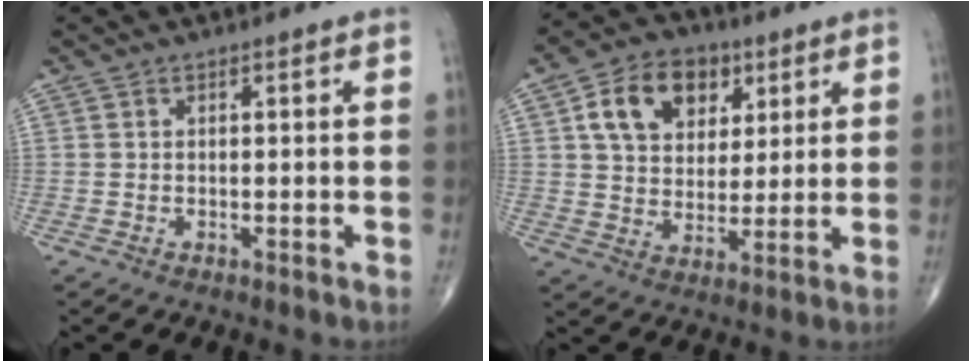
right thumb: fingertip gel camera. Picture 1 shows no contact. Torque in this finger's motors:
{"motor_torque": [0.11, 0.14, 0.06, 0.00, 0.26]}